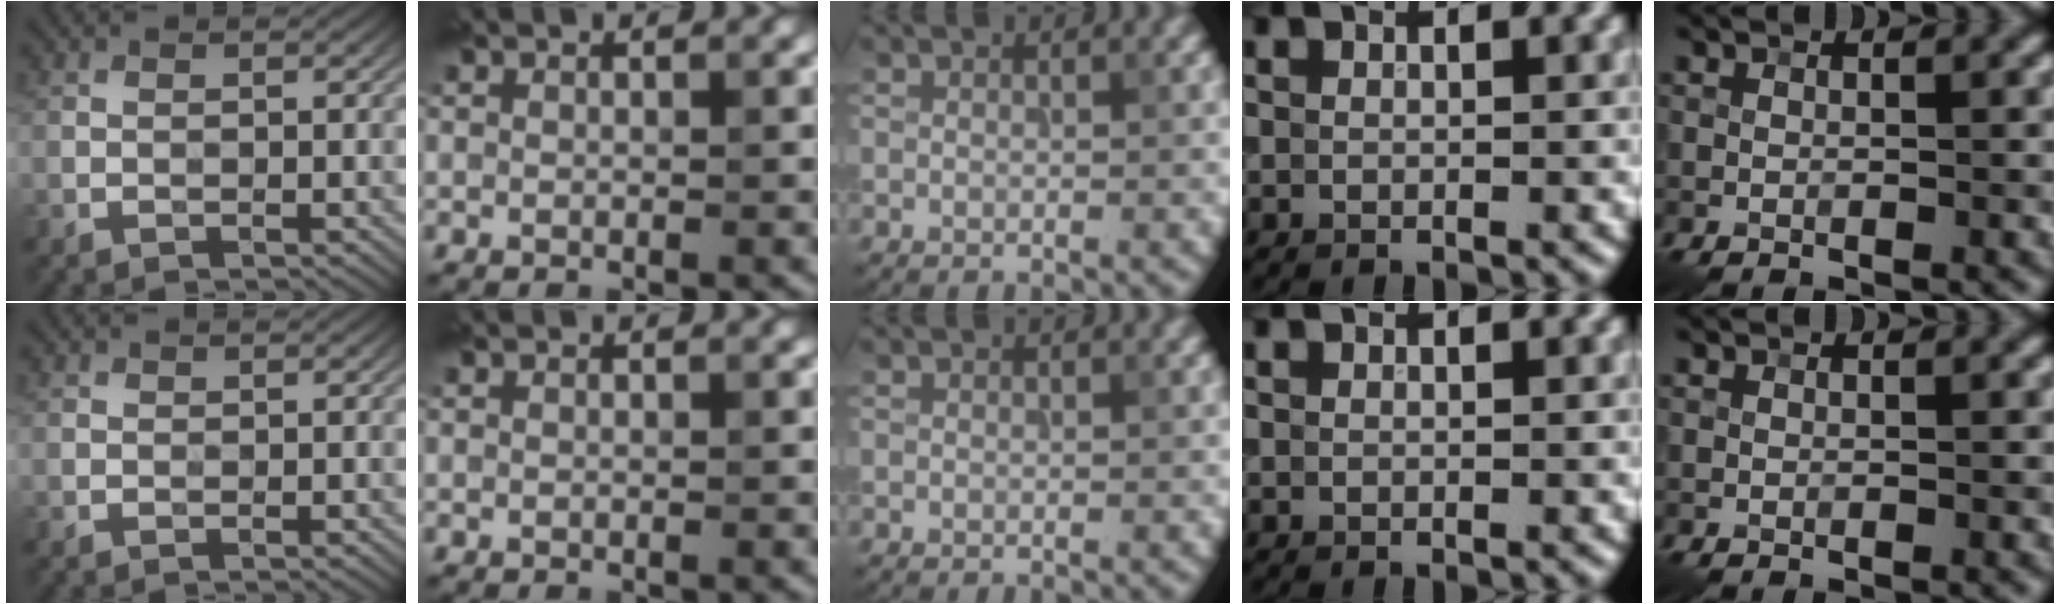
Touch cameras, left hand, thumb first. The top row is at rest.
{}